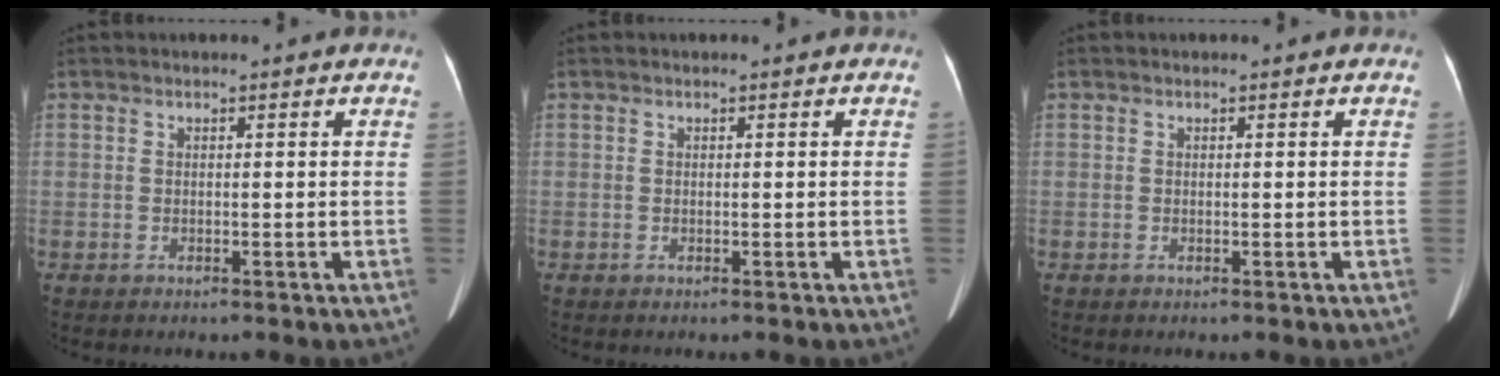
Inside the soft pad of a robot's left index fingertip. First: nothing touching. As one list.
[{"total": 0.0}, {"total": 0.0}]